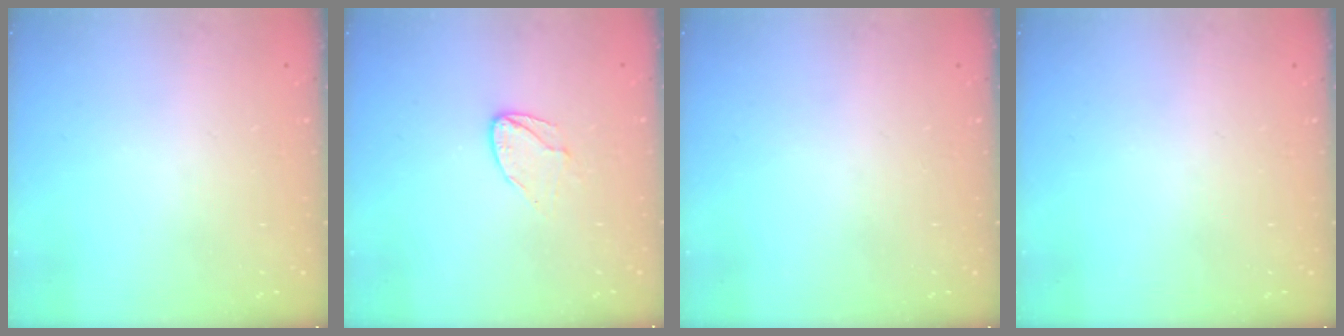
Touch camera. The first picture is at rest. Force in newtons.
{"total": 6.8, "press": 6.8, "slide": 0.6}
{"total": 0.0}
{"total": 0.0}